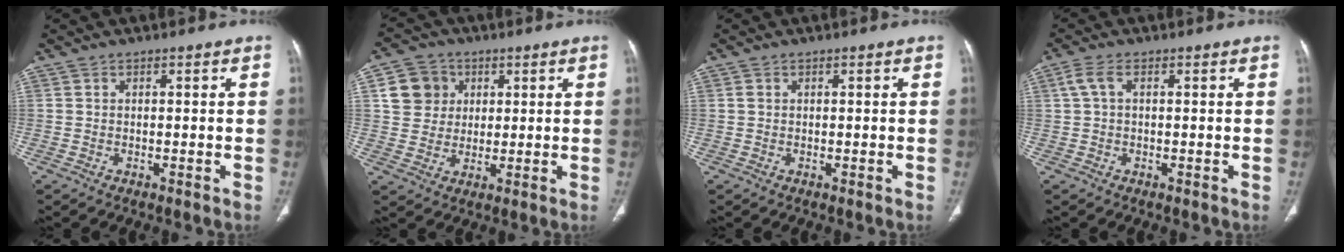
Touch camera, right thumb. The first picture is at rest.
{"total": 8.1, "force": [2.4, 7.3, 2.4], "torque": [-0.016, -0.001, 0.044]}
{"total": 0.6, "force": [0.3, 0.4, 0.3], "torque": [-0.006, 0.004, 0.007]}
{"total": 2.8, "force": [0.7, 1.4, 2.4], "torque": [-0.062, 0.016, 0.014]}